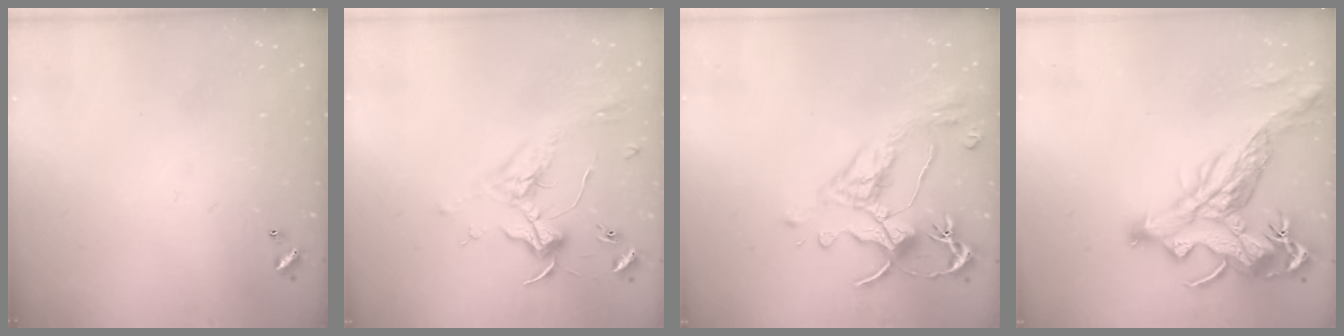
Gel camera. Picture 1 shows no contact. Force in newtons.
{"total": 2.0, "press": 1.8, "slide": 0.7}
{"total": 3.5, "press": 3.2, "slide": 1.5}
{"total": 9.2, "press": 8.8, "slide": 2.6}